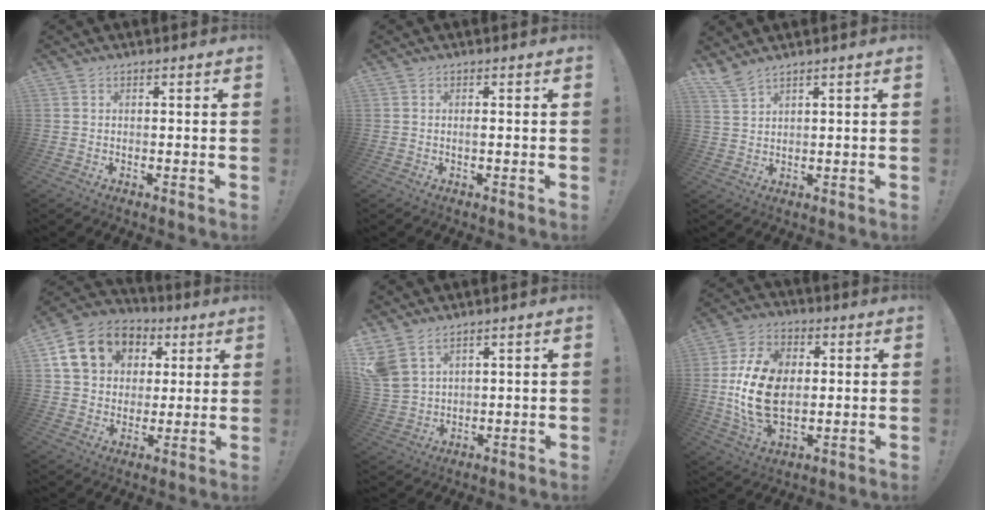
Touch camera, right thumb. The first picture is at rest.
{"total": 0.6, "force": [-0.2, 0.1, 0.5], "torque": [-0.013, 0.001, -0.002]}
{"total": 4.0, "force": [3.4, 0.4, 2.0], "torque": [-0.047, -0.016, 0.064]}
{"total": 16.4, "force": [6.2, 13.1, 7.7], "torque": [-0.106, -0.016, 0.131]}
{"total": 6.6, "force": [4.7, 3.5, 3.1], "torque": [-0.076, -0.017, 0.097]}
{"total": 18.2, "force": [0.2, 12.2, 13.5], "torque": [-0.261, 0.008, 0.007]}